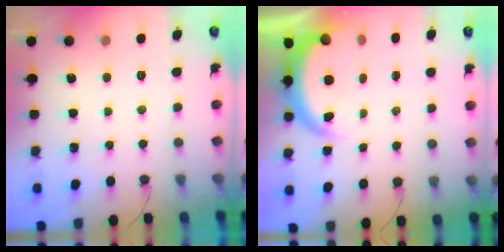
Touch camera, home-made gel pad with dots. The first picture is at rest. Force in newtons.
{"total": 6.5, "press": 6.4, "slide": 0.6}